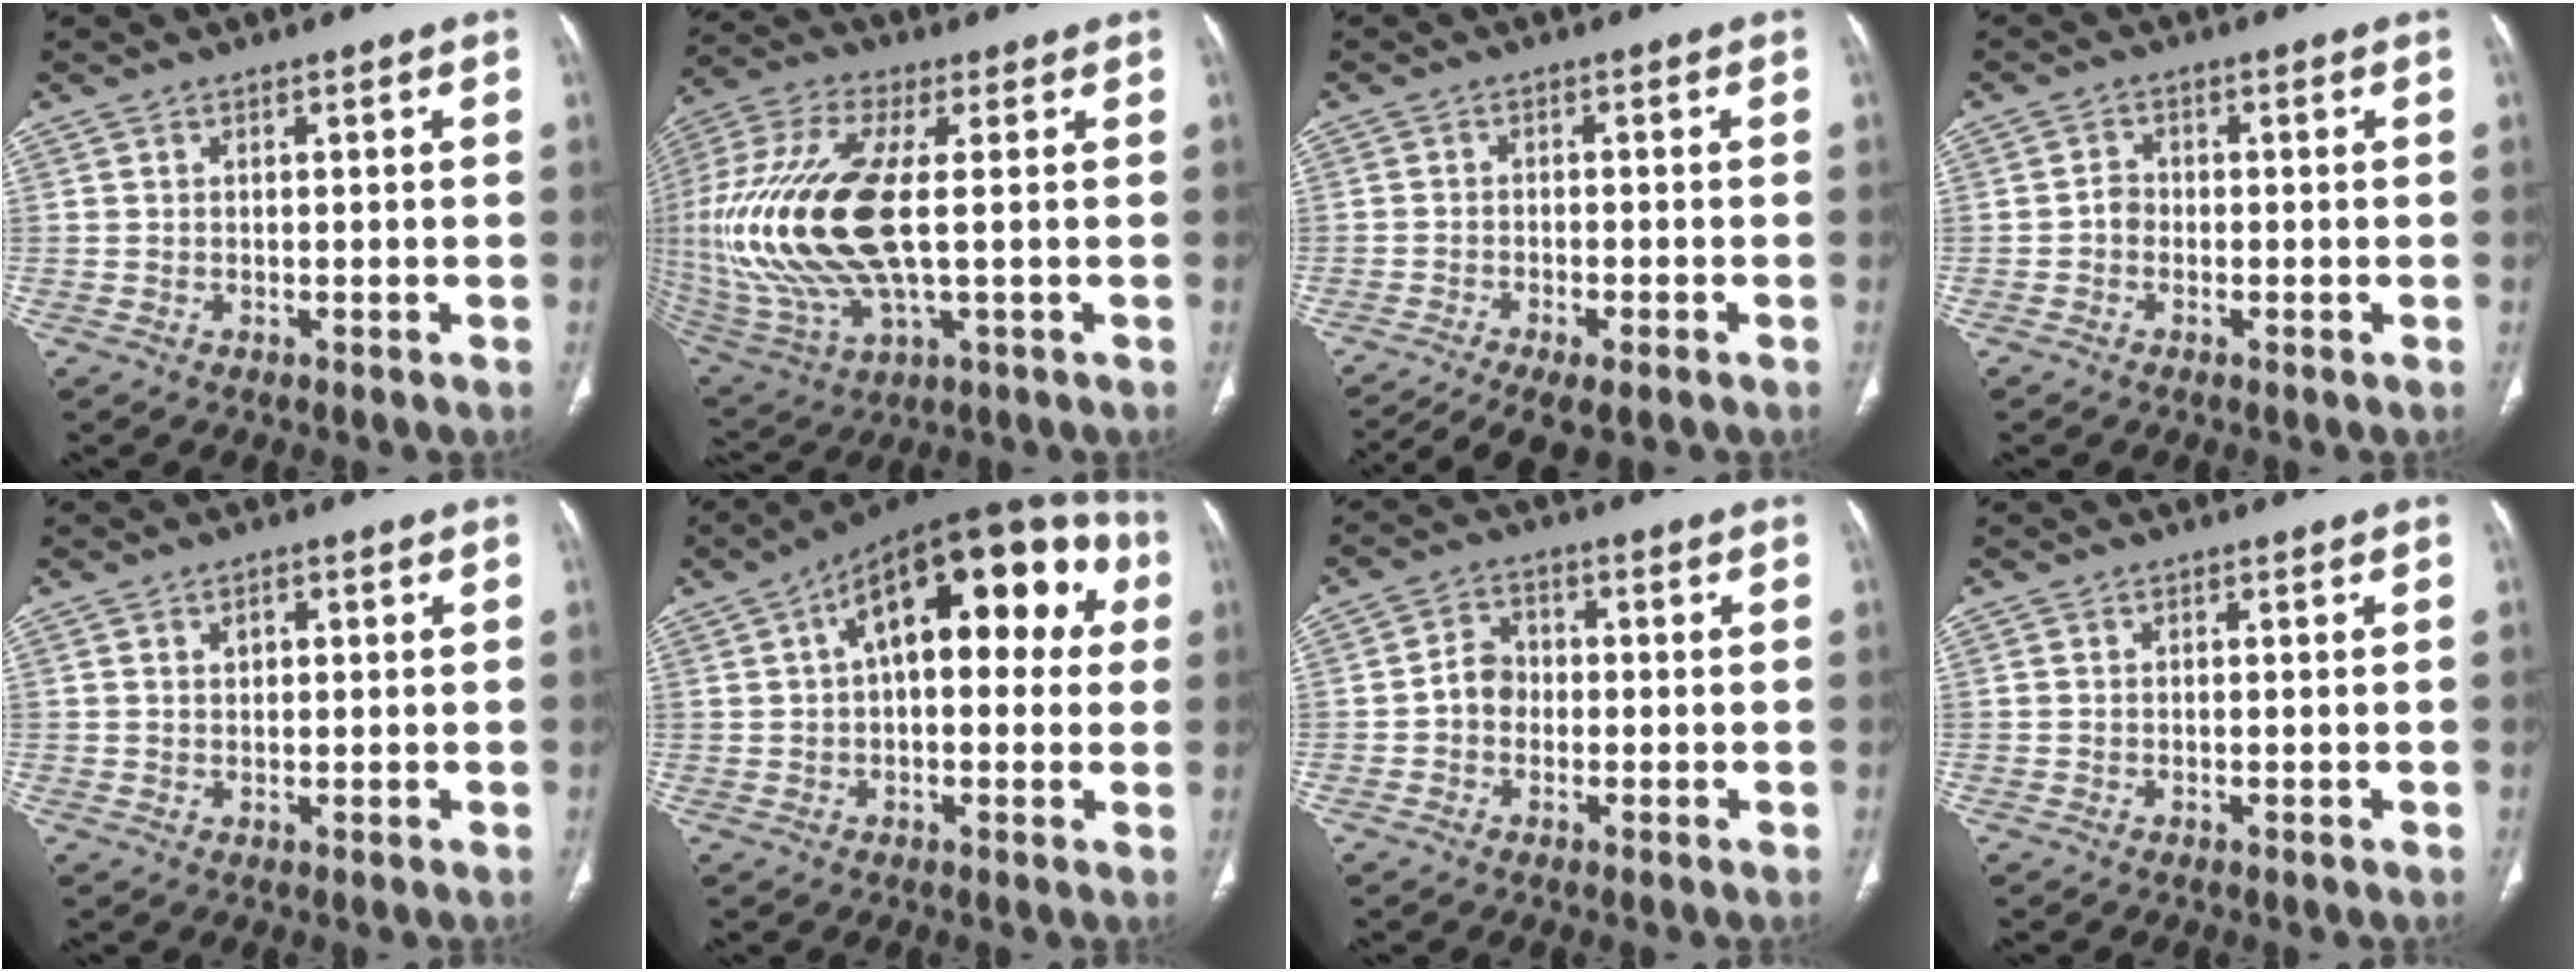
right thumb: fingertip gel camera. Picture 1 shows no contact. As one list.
[{"total": 22.6, "force": [0.6, 9.1, 20.7], "torque": [-0.478, -0.003, 0.019]}, {"total": 9.9, "force": [-7.3, 2.8, 6.0], "torque": [-0.102, 0.011, -0.112]}, {"total": 1.9, "force": [-0.6, 1.5, 0.9], "torque": [-0.006, 0.007, -0.018]}, {"total": 1.8, "force": [0.7, 1.3, 1.1], "torque": [-0.014, 0.000, 0.011]}, {"total": 21.9, "force": [5.7, 10.5, 18.4], "torque": [-0.231, 0.045, 0.073]}, {"total": 4.2, "force": [-0.8, 3.6, 2.1], "torque": [-0.020, 0.017, -0.022]}, {"total": 0.0}]